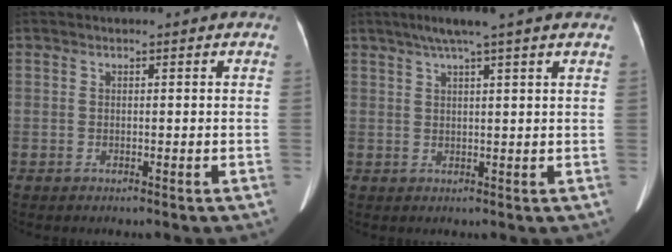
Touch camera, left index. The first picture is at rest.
{"total": 7.3, "force": [5.4, -0.8, 4.8], "torque": [-0.077, 0.030, 0.079]}